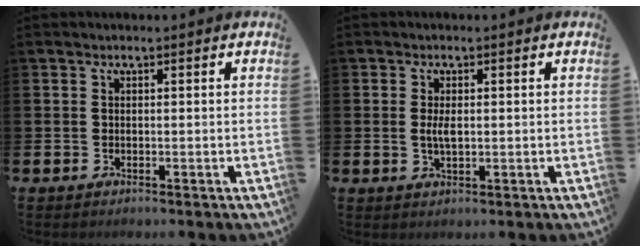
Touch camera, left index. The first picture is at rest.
{"total": 2.2, "force": [0.2, 0.9, 2.0], "torque": [-0.031, 0.000, -0.001]}